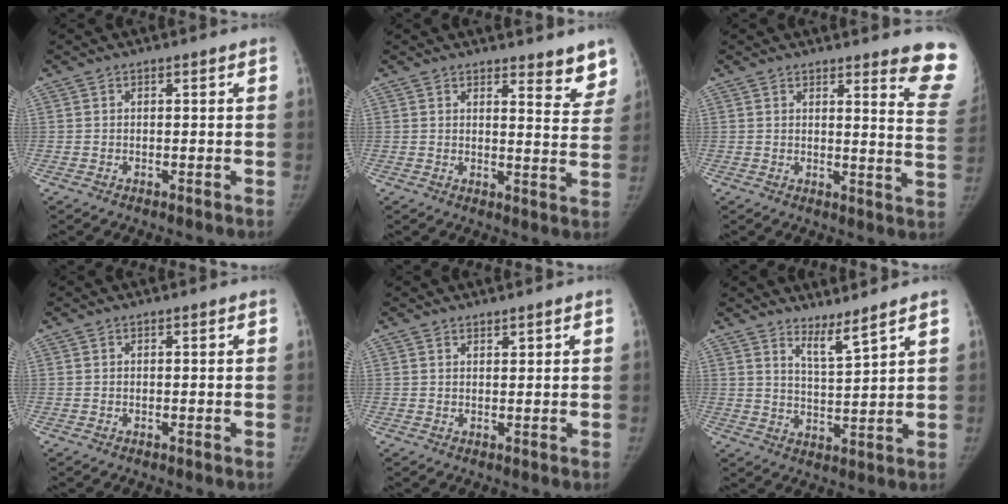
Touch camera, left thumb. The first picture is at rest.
{"total": 7.0, "force": [5.8, 2.2, 3.3], "torque": [-0.004, -0.041, 0.061]}
{"total": 10.5, "force": [9.1, 1.0, 5.2], "torque": [-0.035, -0.090, 0.082]}
{"total": 0.0}
{"total": 1.0, "force": [0.9, 0.2, 0.3], "torque": [0.000, -0.007, 0.016]}
{"total": 4.8, "force": [4.1, -0.2, 2.5], "torque": [-0.044, -0.053, 0.081]}